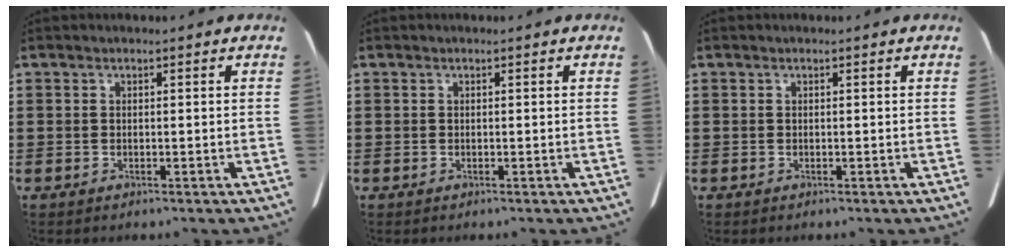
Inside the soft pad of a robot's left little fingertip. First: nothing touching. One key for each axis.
{"total": 0.0}
{"total": 0.0}